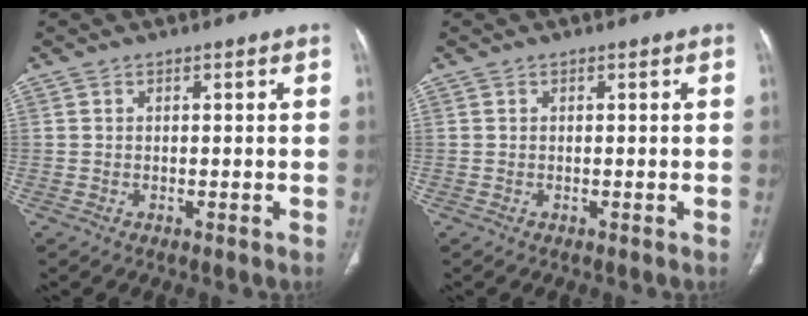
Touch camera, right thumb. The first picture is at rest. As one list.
[{"total": 0.0}]